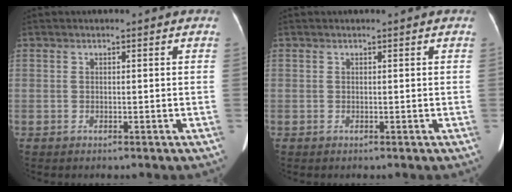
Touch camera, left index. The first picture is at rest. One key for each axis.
{"total": 0.0}